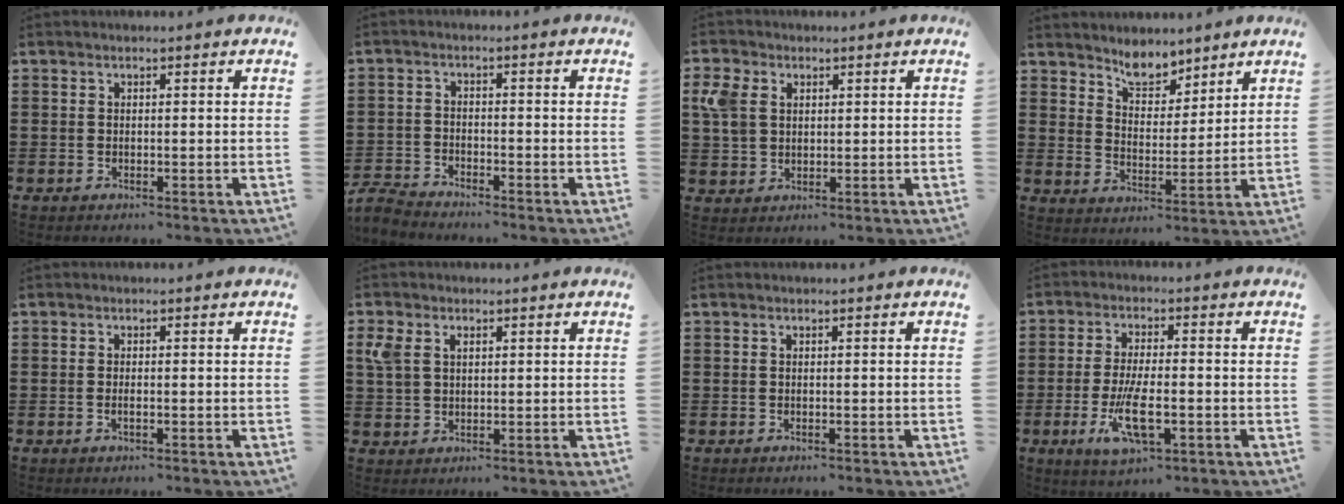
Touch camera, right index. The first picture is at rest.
{"total": 3.1, "force": [-3.0, 0.3, 0.2], "torque": [-0.016, 0.000, -0.065]}
{"total": 5.0, "force": [1.9, 3.8, 2.6], "torque": [-0.081, 0.010, 0.032]}
{"total": 5.9, "force": [5.1, 2.4, 1.5], "torque": [-0.043, -0.014, 0.094]}
{"total": 0.7, "force": [-0.4, 0.1, 0.6], "torque": [-0.012, -0.004, -0.006]}
{"total": 3.3, "force": [1.4, 2.4, 1.7], "torque": [-0.043, 0.009, 0.026]}
{"total": 0.0}
{"total": 8.2, "force": [-2.5, 2.6, 7.4], "torque": [-0.158, -0.018, -0.046]}